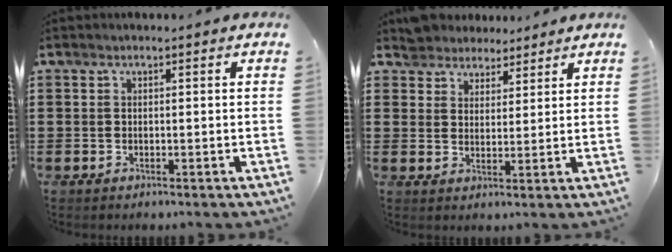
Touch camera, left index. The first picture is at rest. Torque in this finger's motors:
{"motor_torque": [-1.43, 0.71, -0.65, -0.21]}